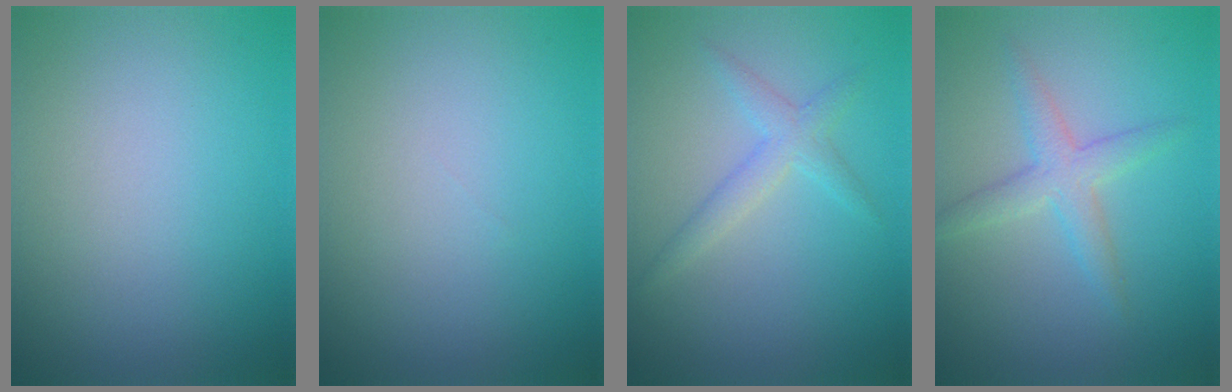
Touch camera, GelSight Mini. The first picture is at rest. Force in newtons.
{"total": 0.0}
{"total": 1.3, "press": 1.3, "slide": 0.1}
{"total": 2.7, "press": 2.7, "slide": 0.0}